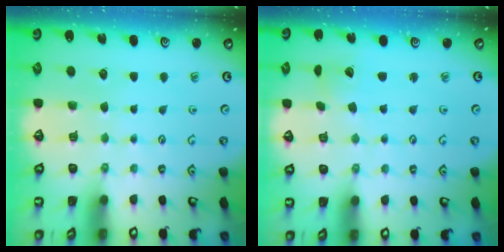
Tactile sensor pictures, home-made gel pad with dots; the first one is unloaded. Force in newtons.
{"total": 2.6, "press": 2.6, "slide": 0.3}